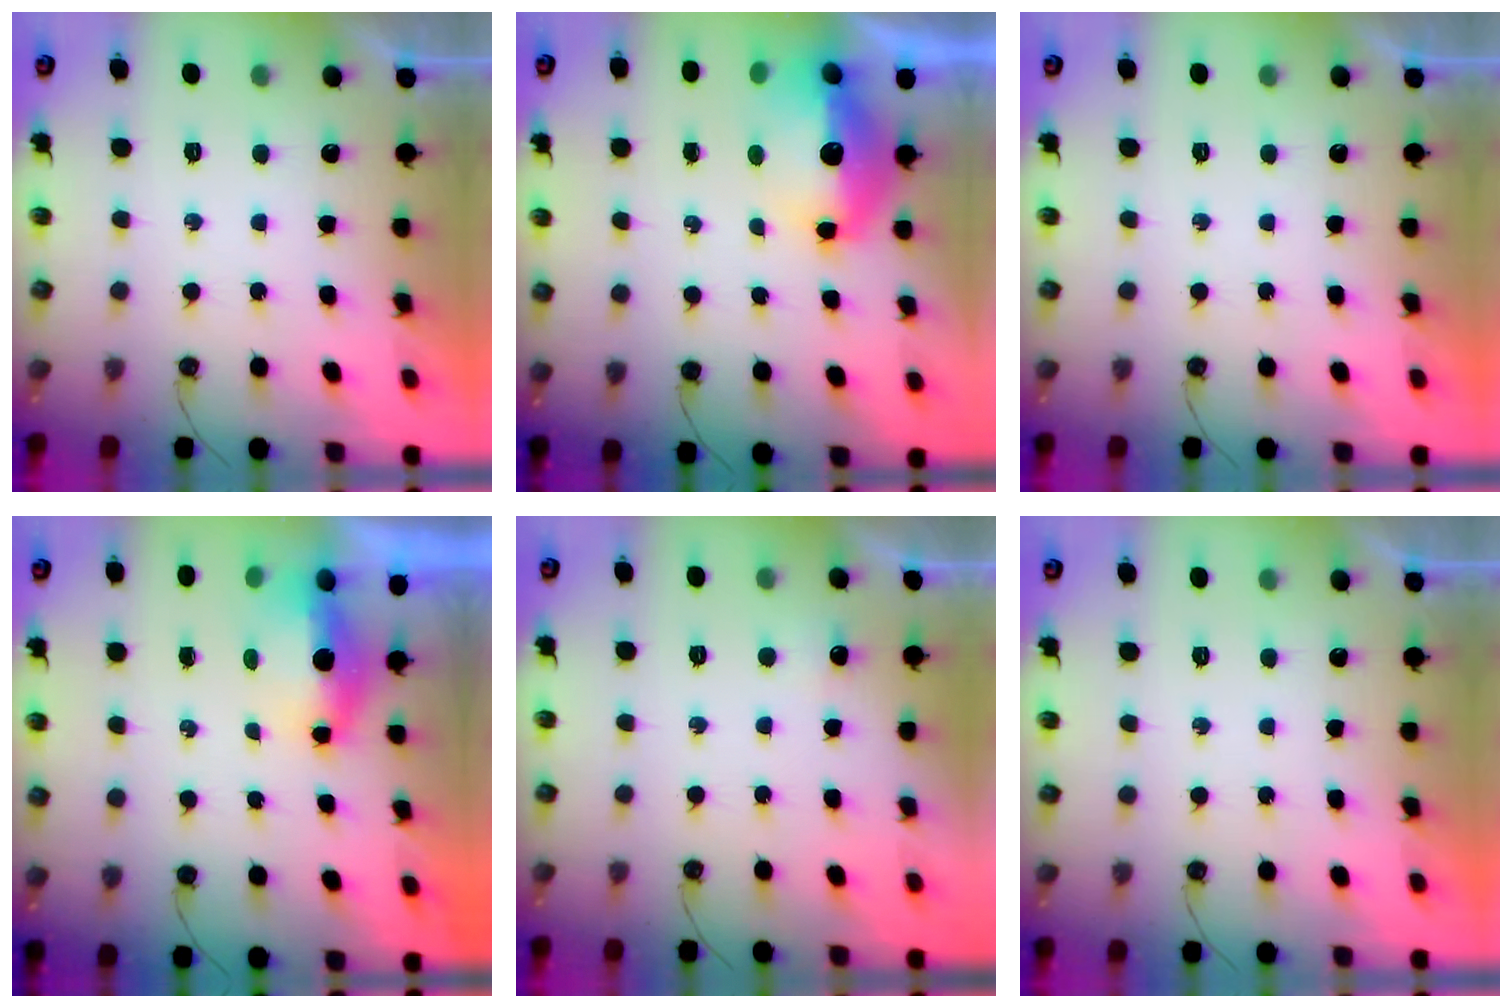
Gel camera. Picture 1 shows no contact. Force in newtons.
{"total": 14.3, "press": 14.2, "slide": 1.3}
{"total": 0.0}
{"total": 6.0, "press": 5.4, "slide": 2.6}
{"total": 3.8, "press": 3.7, "slide": 0.8}
{"total": 0.0}